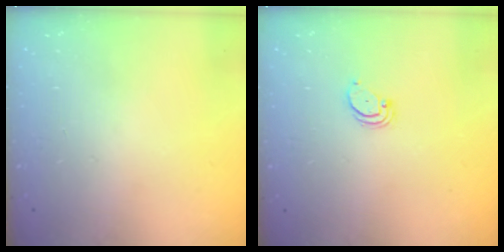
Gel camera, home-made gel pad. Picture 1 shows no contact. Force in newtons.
{"total": 2.1, "press": 2.1, "slide": 0.2}